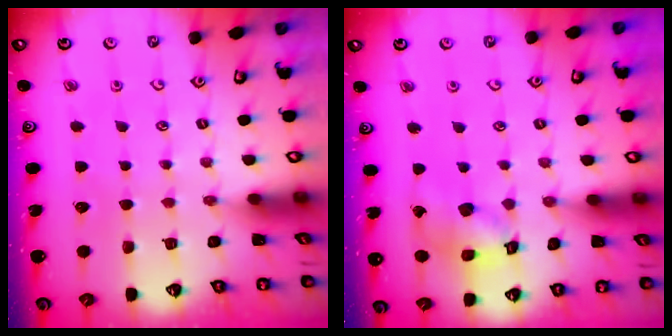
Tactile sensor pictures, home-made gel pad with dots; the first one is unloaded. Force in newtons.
{"total": 13.2, "press": 13.1, "slide": 1.6}